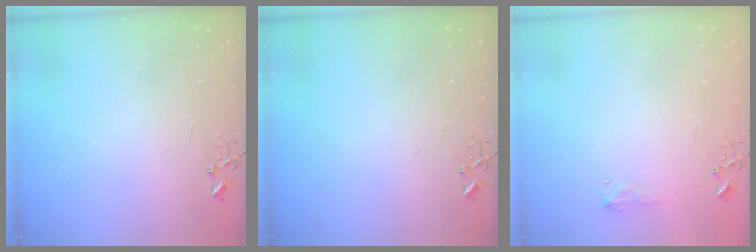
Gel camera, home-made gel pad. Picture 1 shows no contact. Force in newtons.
{"total": 0.0}
{"total": 6.0, "press": 6.0, "slide": 0.6}